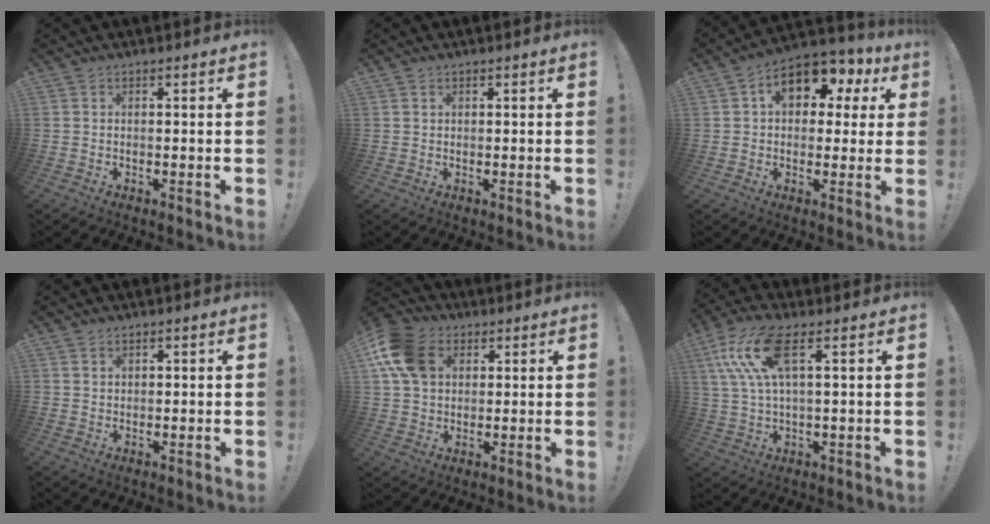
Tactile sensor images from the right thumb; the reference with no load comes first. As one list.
[{"total": 0.8, "force": [0.5, 0.6, -0.2], "torque": [0.006, 0.000, 0.009]}, {"total": 12.9, "force": [5.0, 7.9, 8.9], "torque": [-0.132, -0.011, 0.088]}, {"total": 1.2, "force": [0.9, 0.8, 0.1], "torque": [0.002, -0.001, 0.018]}, {"total": 14.5, "force": [4.9, 11.2, 7.9], "torque": [-0.138, -0.009, 0.099]}, {"total": 13.1, "force": [5.2, 4.6, 11.1], "torque": [-0.233, -0.003, 0.094]}]